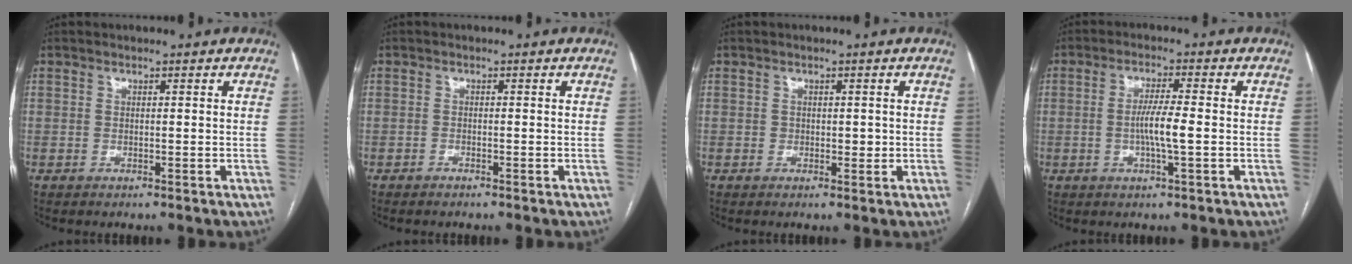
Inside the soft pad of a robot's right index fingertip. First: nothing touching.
{"total": 0.7, "force": [-0.7, 0.2, 0.3], "torque": [-0.009, 0.000, -0.010]}
{"total": 1.6, "force": [0.0, 1.2, 1.0], "torque": [-0.011, 0.001, 0.001]}
{"total": 5.0, "force": [-0.8, 0.0, 5.0], "torque": [-0.097, -0.002, -0.016]}